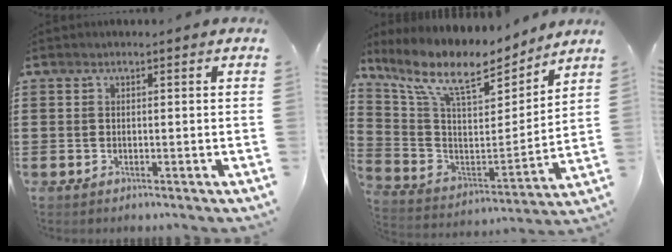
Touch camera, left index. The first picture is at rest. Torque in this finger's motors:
{"motor_torque": [2.14, 0.00, 1.05, 0.21]}